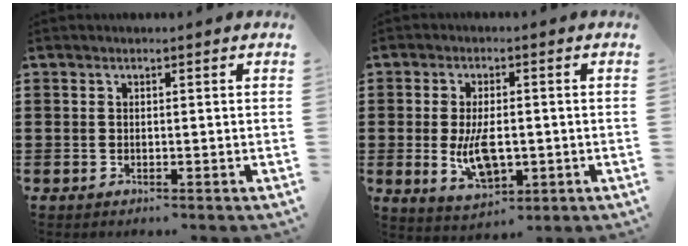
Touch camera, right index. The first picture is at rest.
{"total": 7.2, "force": [-0.8, 3.8, 6.1], "torque": [-0.112, -0.006, -0.018]}